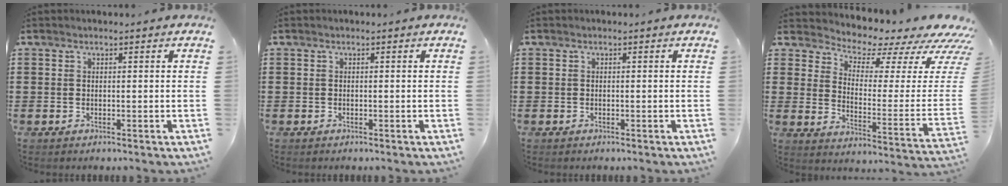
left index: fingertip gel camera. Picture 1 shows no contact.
{"total": 0.0}
{"total": 0.0}
{"total": 5.0, "force": [4.5, 1.4, 1.7], "torque": [-0.036, -0.056, 0.069]}